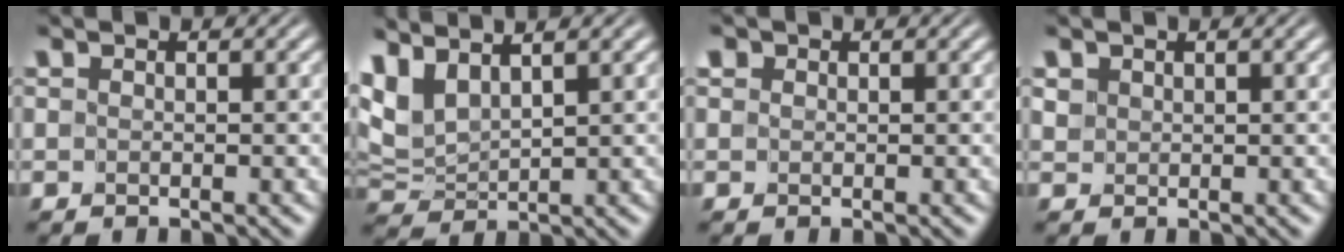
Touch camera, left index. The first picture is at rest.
{"total": 4.7, "force": [3.4, 1.8, 2.8], "torque": [-0.072, 0.013, 0.072]}
{"total": 1.1, "force": [0.5, 0.9, 0.2], "torque": [0.003, 0.005, -0.006]}
{"total": 0.9, "force": [0.6, 0.6, -0.1], "torque": [0.003, 0.001, 0.015]}